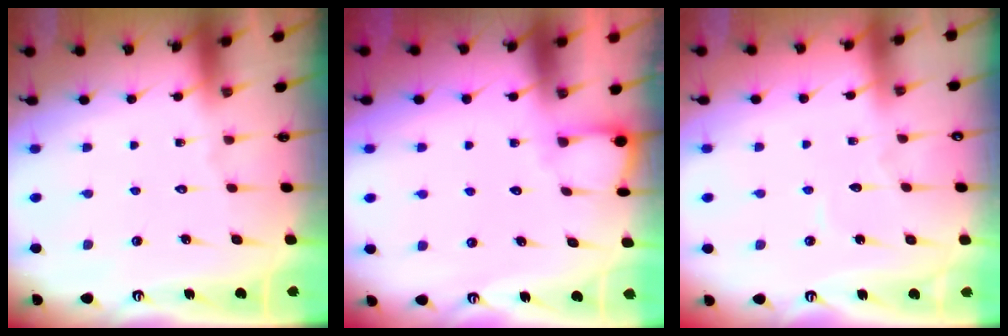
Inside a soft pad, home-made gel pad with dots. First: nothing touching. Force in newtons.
{"total": 2.8, "press": 2.8, "slide": 0.2}
{"total": 3.1, "press": 3.1, "slide": 0.2}